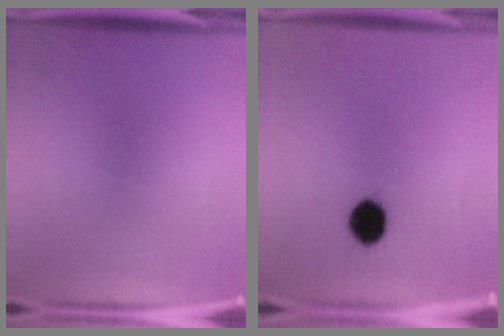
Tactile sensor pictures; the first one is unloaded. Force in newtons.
{"total": 7.2}